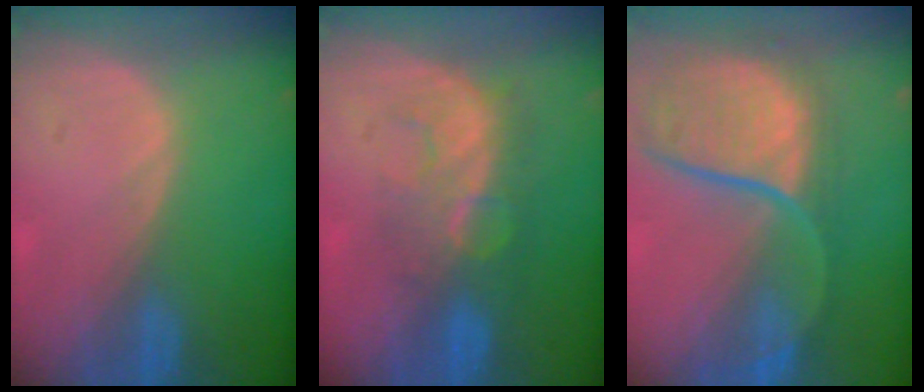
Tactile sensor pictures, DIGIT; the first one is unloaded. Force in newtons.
{"total": 7.9, "press": 7.5, "slide": 2.7}
{"total": 11.9, "press": 9.8, "slide": 6.7}